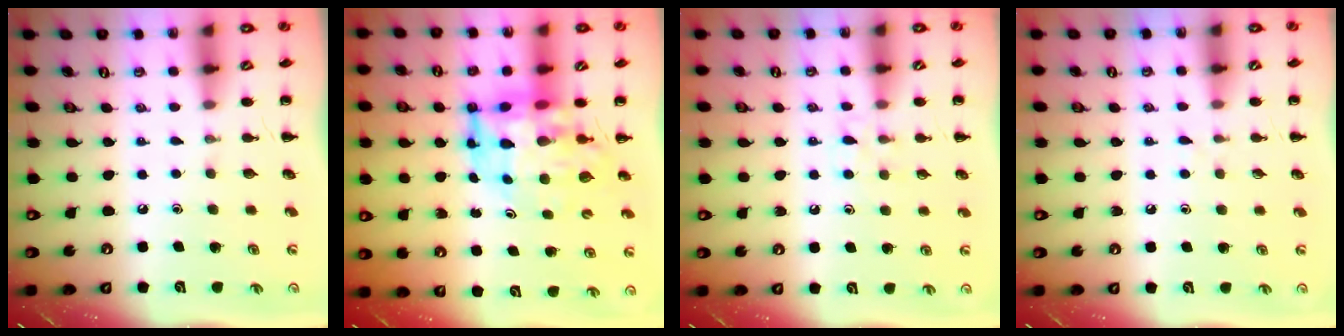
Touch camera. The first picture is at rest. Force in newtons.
{"total": 10.4, "press": 9.9, "slide": 3.1}
{"total": 5.8, "press": 5.6, "slide": 1.7}
{"total": 3.2, "press": 2.9, "slide": 1.4}